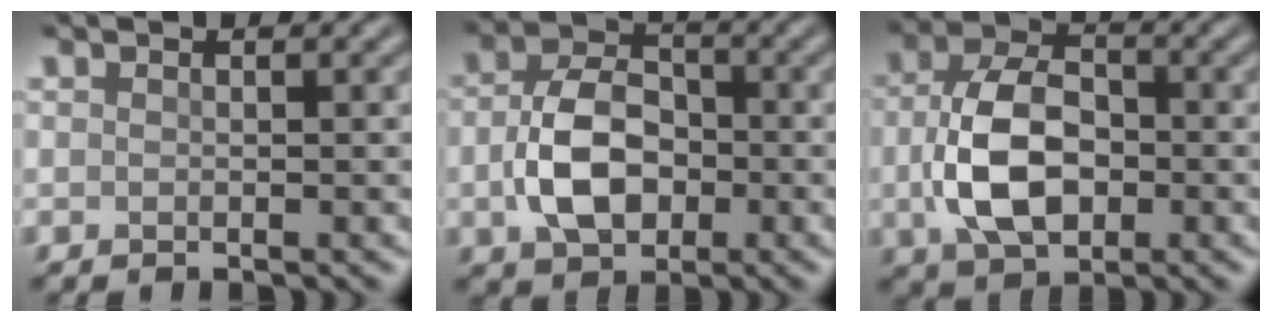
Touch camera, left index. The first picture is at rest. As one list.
[{"total": 6.4, "force": [-1.0, 4.4, 4.5], "torque": [-0.096, 0.000, -0.021]}, {"total": 7.6, "force": [-0.8, 4.9, 5.7], "torque": [-0.124, 0.000, -0.017]}]